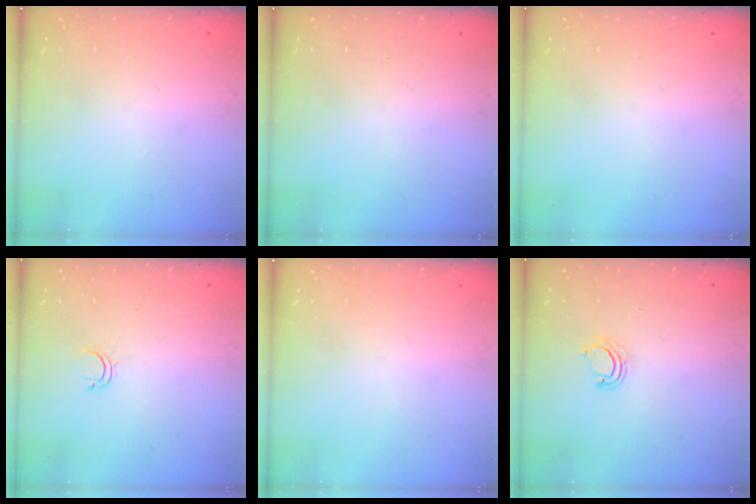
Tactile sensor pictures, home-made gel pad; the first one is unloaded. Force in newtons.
{"total": 0.0}
{"total": 0.0}
{"total": 3.5, "press": 3.5, "slide": 0.5}
{"total": 0.0}
{"total": 2.2, "press": 2.2, "slide": 0.1}